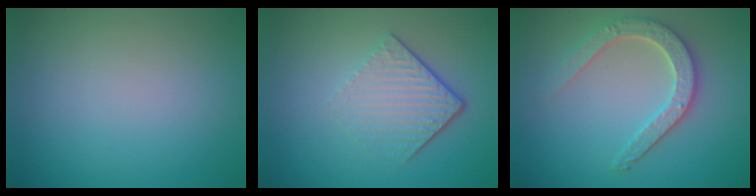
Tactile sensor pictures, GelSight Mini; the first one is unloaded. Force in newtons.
{"total": 4.3, "press": 2.9, "slide": 3.2}
{"total": 3.9, "press": 3.4, "slide": 2.0}